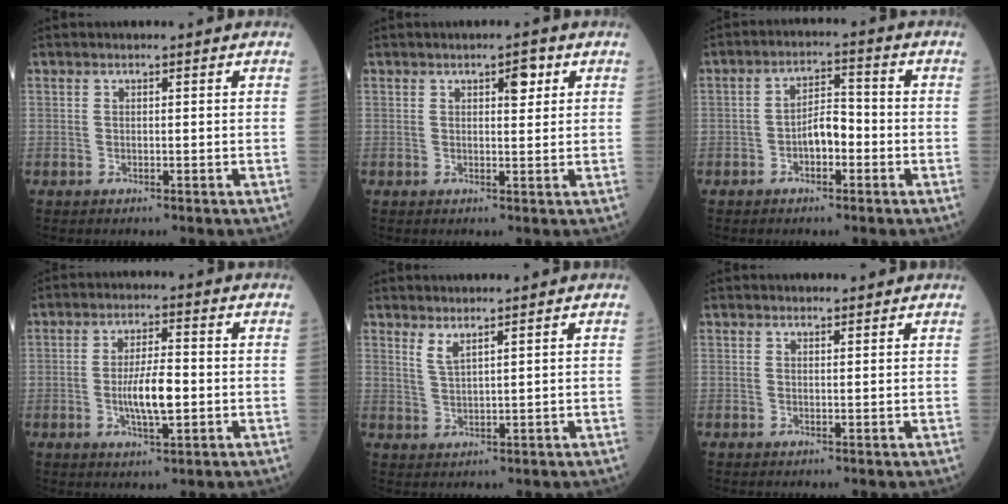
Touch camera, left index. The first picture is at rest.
{"total": 2.5, "force": [1.3, 0.9, 2.0], "torque": [-0.030, 0.002, 0.019]}
{"total": 4.7, "force": [-1.6, 2.1, 3.9], "torque": [-0.068, 0.015, -0.031]}
{"total": 6.5, "force": [-1.0, 1.5, 6.2], "torque": [-0.123, -0.002, -0.018]}
{"total": 2.4, "force": [1.9, 0.0, 1.5], "torque": [-0.037, -0.010, 0.043]}
{"total": 1.8, "force": [1.7, 0.3, 0.2], "torque": [-0.012, 0.005, 0.025]}